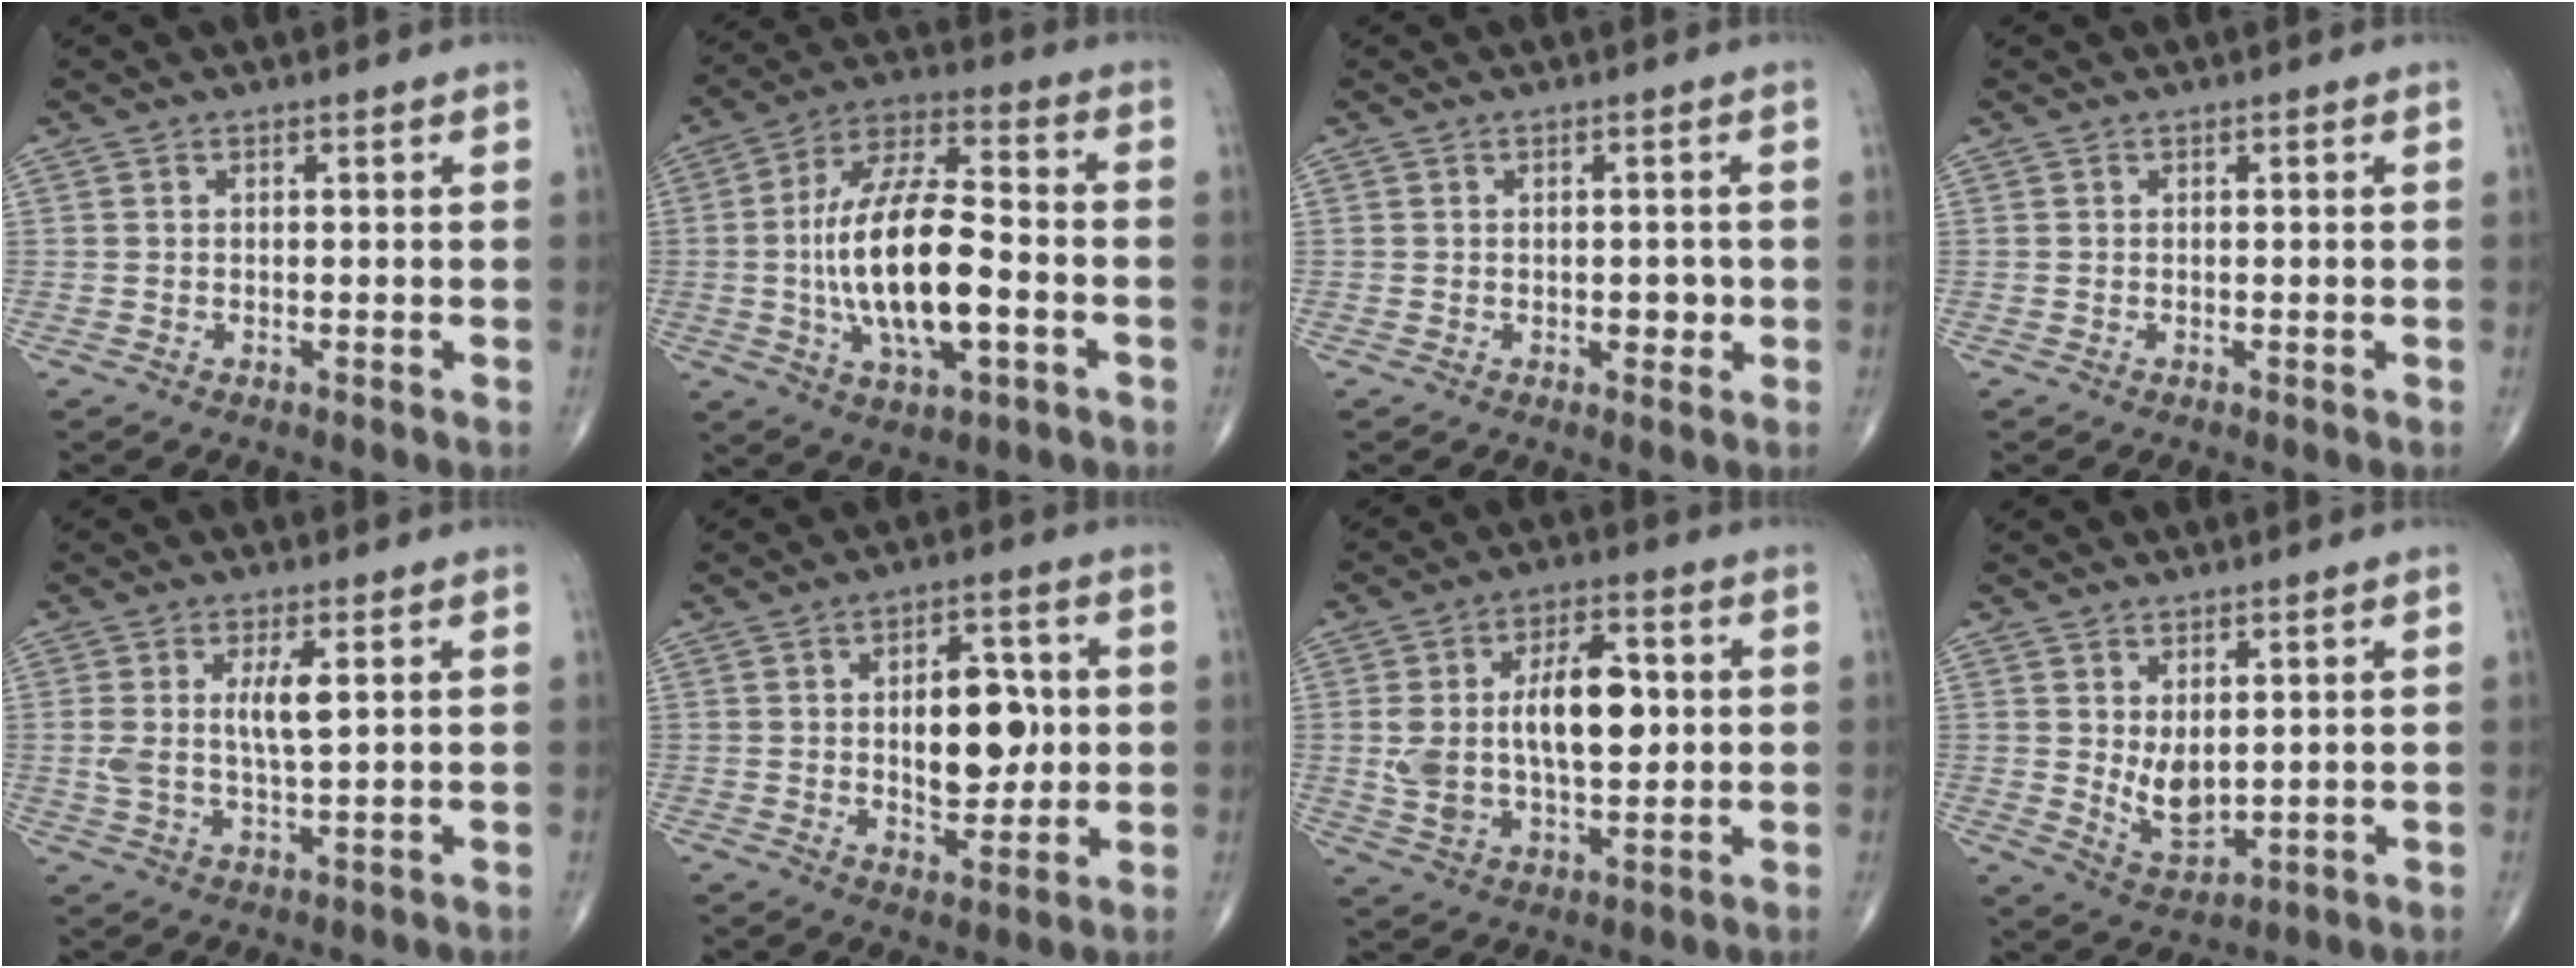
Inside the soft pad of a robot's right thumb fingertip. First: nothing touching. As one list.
[{"total": 19.2, "force": [-3.1, 8.2, 17.1], "torque": [-0.312, 0.031, -0.050]}, {"total": 2.6, "force": [-0.4, 1.6, 2.0], "torque": [-0.010, 0.001, -0.004]}, {"total": 0.0}, {"total": 5.9, "force": [1.6, 1.6, 5.4], "torque": [-0.107, -0.012, 0.034]}, {"total": 11.5, "force": [0.7, 6.4, 9.5], "torque": [-0.104, -0.001, 0.017]}, {"total": 15.4, "force": [1.8, 8.1, 13.0], "torque": [-0.208, 0.009, 0.037]}, {"total": 6.2, "force": [1.2, 3.3, 5.0], "torque": [-0.077, -0.023, 0.038]}]